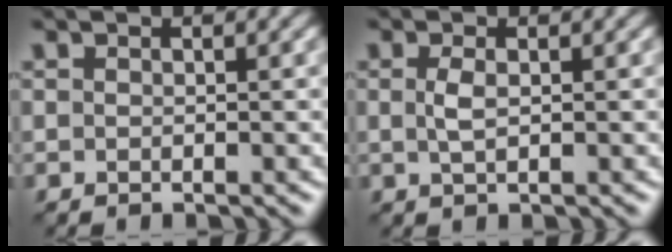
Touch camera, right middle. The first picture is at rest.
{"total": 1.4, "force": [0.2, 0.5, 1.3], "torque": [-0.031, 0.002, 0.003]}